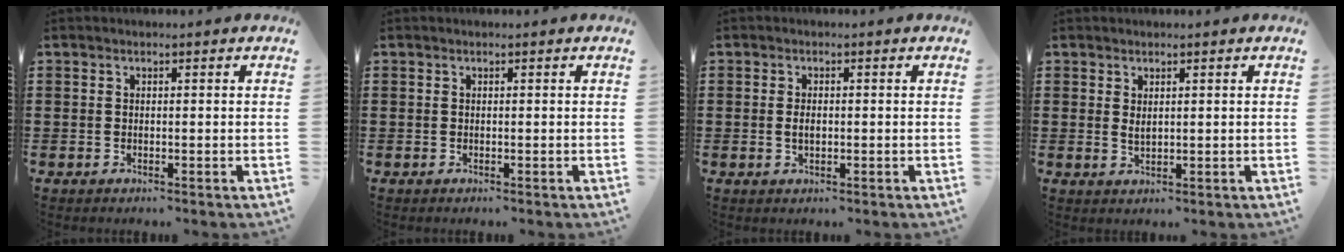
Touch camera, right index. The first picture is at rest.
{"total": 0.0}
{"total": 1.8, "force": [-0.1, 0.9, 1.6], "torque": [-0.032, 0.004, -0.003]}
{"total": 1.5, "force": [0.8, 0.6, 1.2], "torque": [-0.025, 0.002, 0.014]}